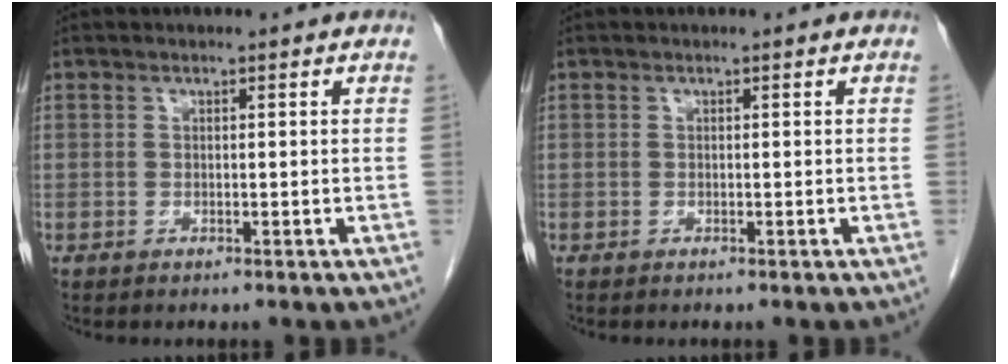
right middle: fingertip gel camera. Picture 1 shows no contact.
{"total": 0.0}